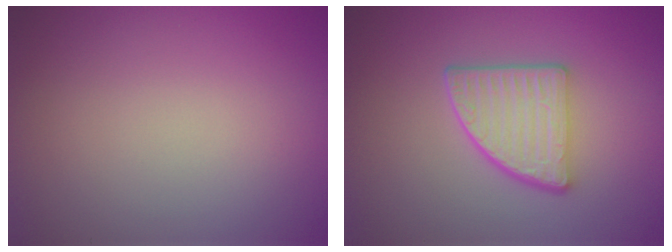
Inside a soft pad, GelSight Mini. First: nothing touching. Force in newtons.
{"total": 4.8, "press": 3.8, "slide": 2.9}